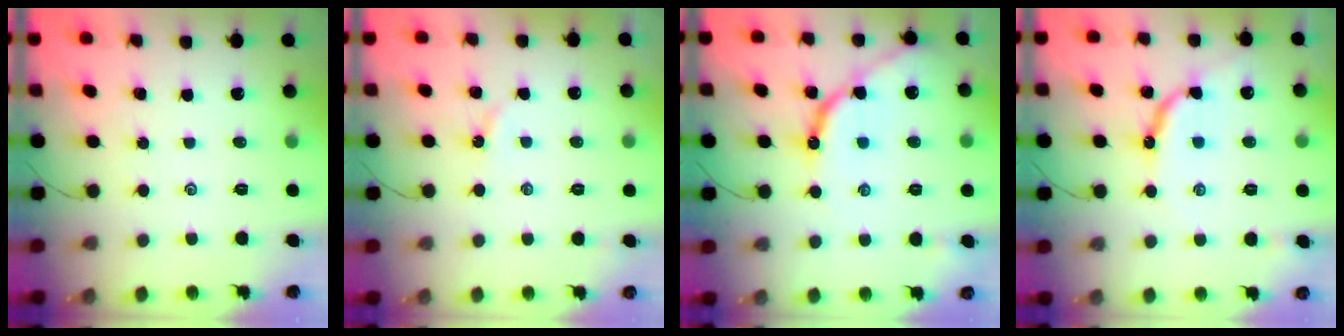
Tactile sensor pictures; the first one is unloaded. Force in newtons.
{"total": 2.3, "press": 2.3, "slide": 0.4}
{"total": 10.3, "press": 10.2, "slide": 0.8}
{"total": 9.7, "press": 9.6, "slide": 0.8}